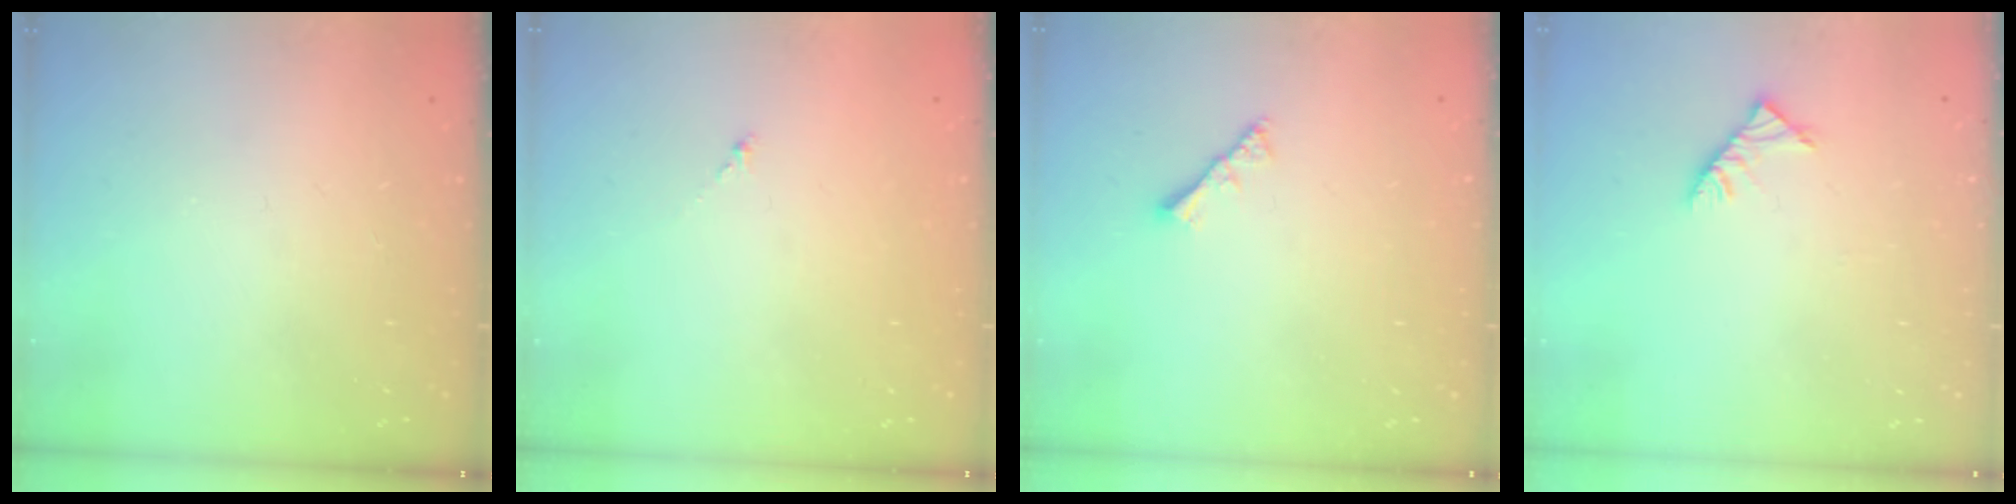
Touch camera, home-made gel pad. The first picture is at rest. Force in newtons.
{"total": 0.0}
{"total": 2.8, "press": 2.8, "slide": 0.6}
{"total": 3.4, "press": 3.3, "slide": 0.8}